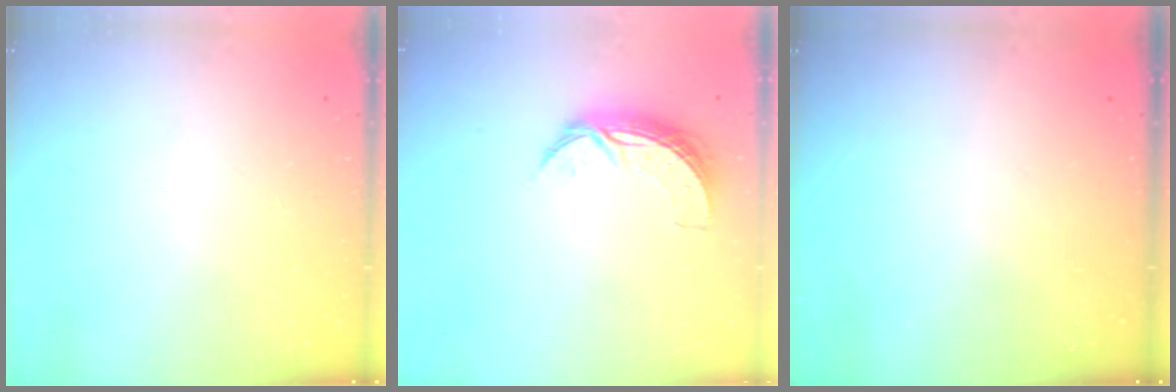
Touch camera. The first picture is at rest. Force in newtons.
{"total": 7.9, "press": 7.9, "slide": 0.3}
{"total": 0.0}